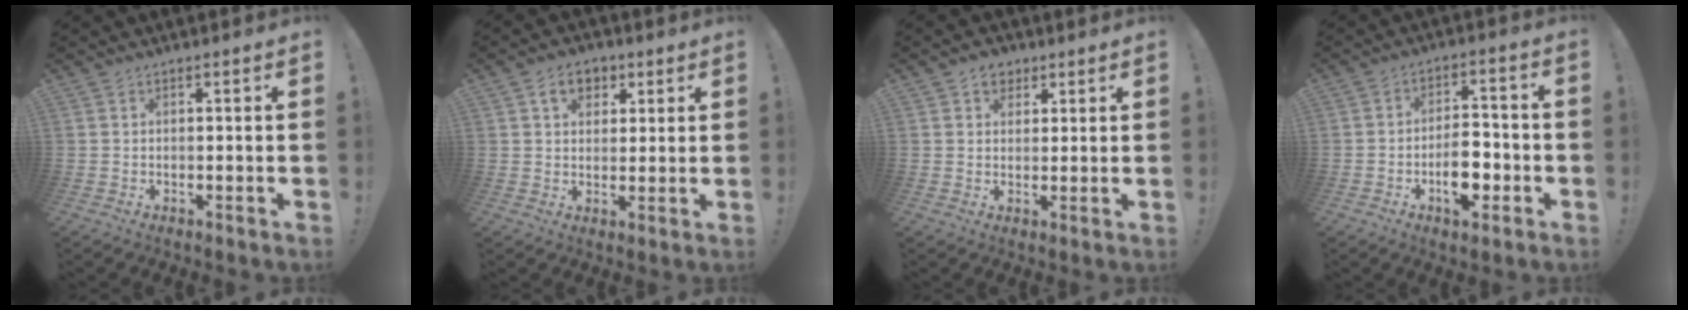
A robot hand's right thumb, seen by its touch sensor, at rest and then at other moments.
{"total": 7.2, "force": [3.3, 5.3, 3.4], "torque": [-0.041, -0.002, 0.060]}
{"total": 4.7, "force": [2.7, 3.7, 1.3], "torque": [-0.004, -0.010, 0.046]}
{"total": 9.8, "force": [-3.4, 5.7, 7.3], "torque": [-0.106, 0.018, -0.055]}